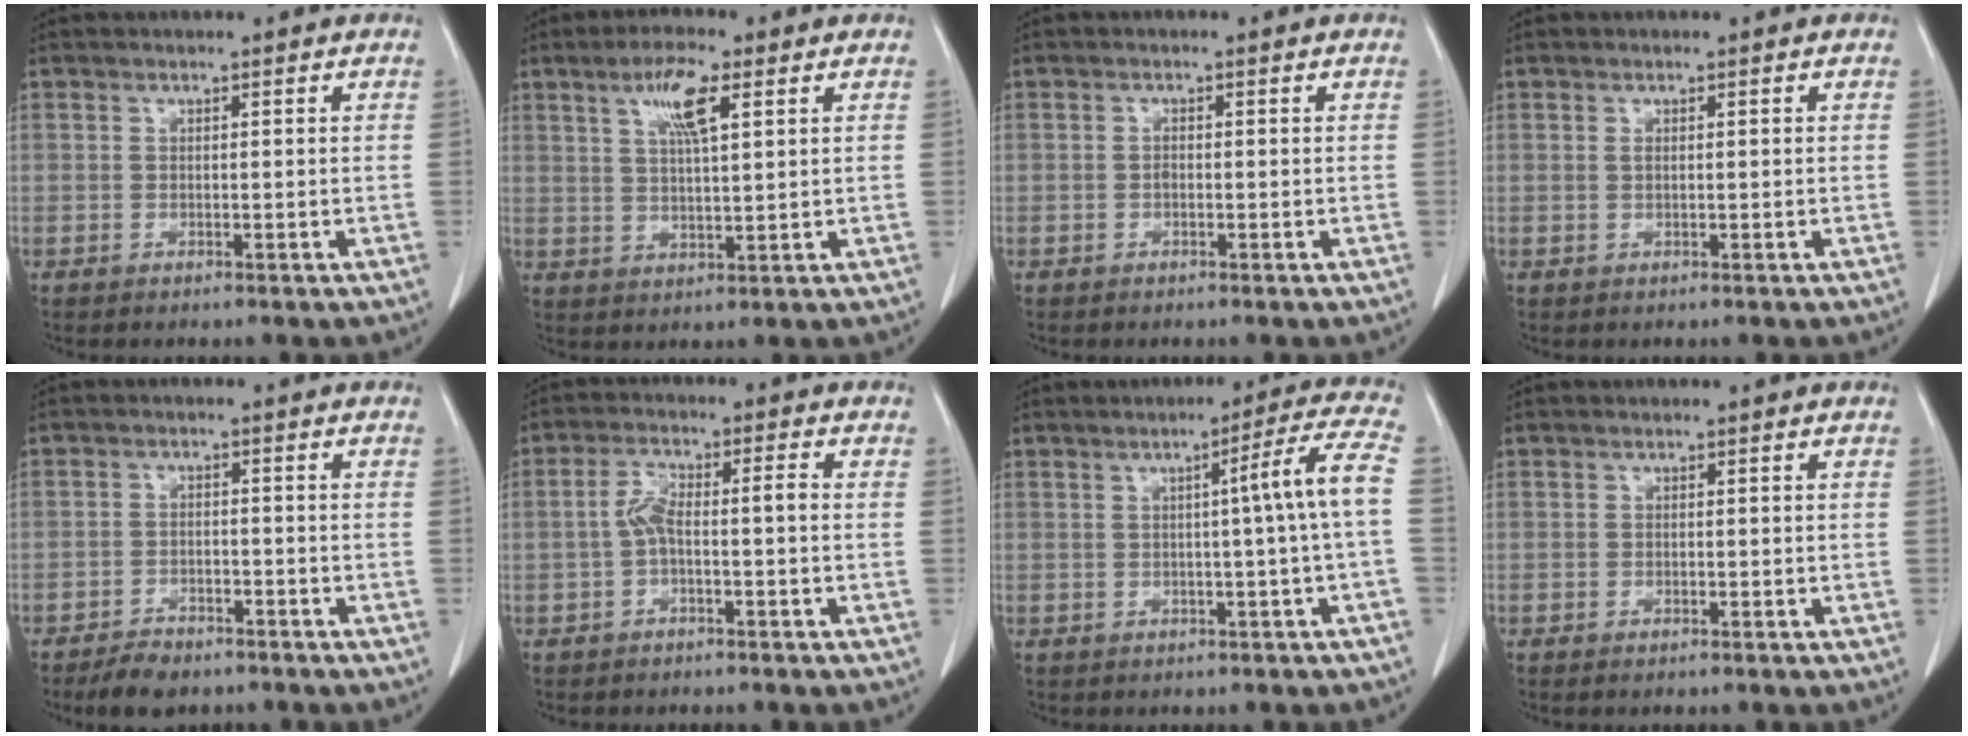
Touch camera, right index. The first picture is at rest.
{"total": 7.1, "force": [3.2, 1.6, 6.1], "torque": [-0.116, 0.006, 0.060]}
{"total": 1.0, "force": [-0.3, 0.6, 0.8], "torque": [-0.017, 0.003, -0.006]}
{"total": 0.8, "force": [0.2, 0.4, 0.7], "torque": [-0.019, 0.004, 0.004]}
{"total": 6.0, "force": [-4.8, 2.6, 2.4], "torque": [-0.044, -0.004, -0.079]}
{"total": 5.3, "force": [-0.7, 1.6, 5.0], "torque": [-0.105, 0.028, -0.013]}
{"total": 8.5, "force": [0.0, -1.3, 8.4], "torque": [-0.113, 0.013, 0.001]}
{"total": 0.8, "force": [-0.5, 0.4, 0.6], "torque": [-0.017, -0.003, -0.005]}